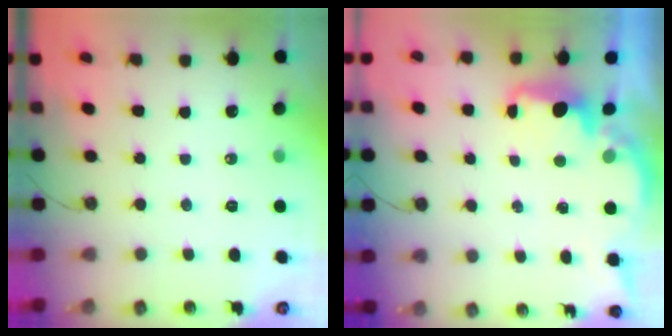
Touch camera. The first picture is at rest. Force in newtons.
{"total": 2.2, "press": 2.1, "slide": 0.8}